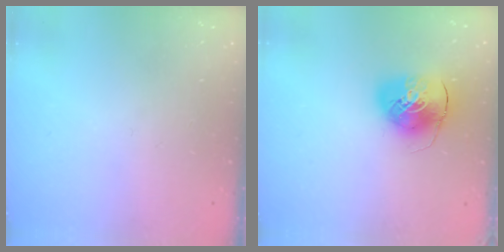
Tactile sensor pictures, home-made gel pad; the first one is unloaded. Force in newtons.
{"total": 10.4, "press": 10.2, "slide": 1.8}